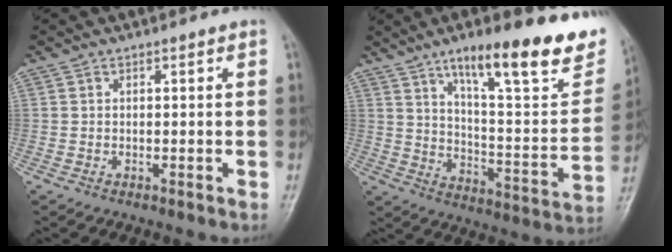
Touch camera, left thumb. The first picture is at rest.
{"total": 25.4, "force": [16.2, 6.0, 18.6], "torque": [-0.230, -0.061, 0.251]}